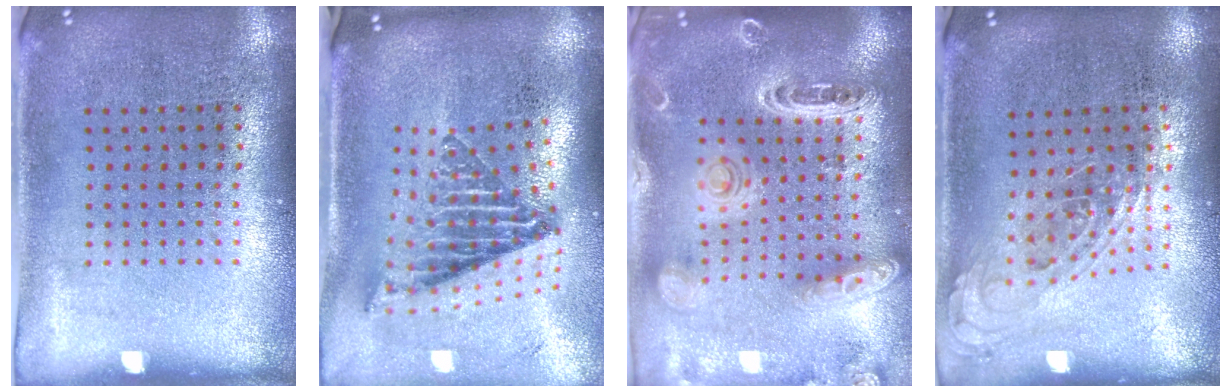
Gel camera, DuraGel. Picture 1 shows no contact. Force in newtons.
{"total": 2.3, "press": 1.5, "slide": 1.7}
{"total": 2.2, "press": 2.1, "slide": 0.7}
{"total": 0.8, "press": 0.8, "slide": 0.3}